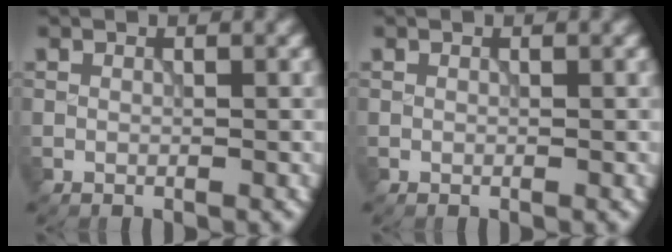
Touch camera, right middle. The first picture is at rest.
{"total": 0.0}